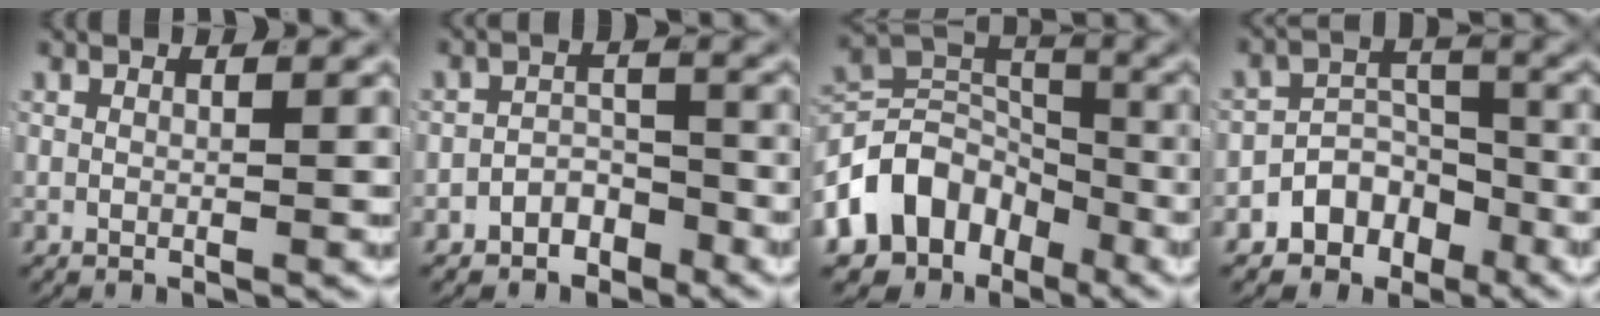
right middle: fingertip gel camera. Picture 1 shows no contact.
{"total": 3.6, "force": [-3.0, 1.8, 0.7], "torque": [0.005, -0.001, -0.056]}
{"total": 14.2, "force": [-4.1, 11.2, 7.7], "torque": [-0.138, -0.028, -0.067]}
{"total": 8.1, "force": [-4.9, 5.9, 2.5], "torque": [-0.024, -0.008, -0.092]}